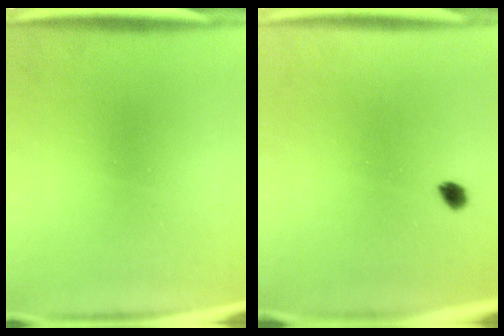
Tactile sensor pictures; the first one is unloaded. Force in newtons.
{"total": 1.7}